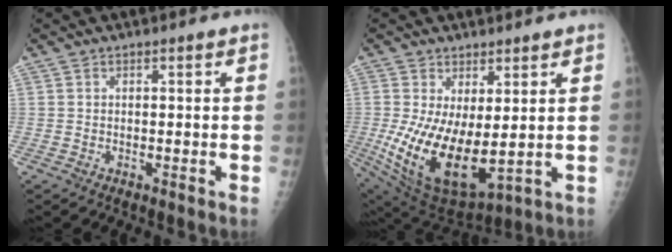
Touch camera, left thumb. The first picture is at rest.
{"total": 14.8, "force": [0.1, 6.8, 13.1], "torque": [-0.245, -0.036, 0.026]}